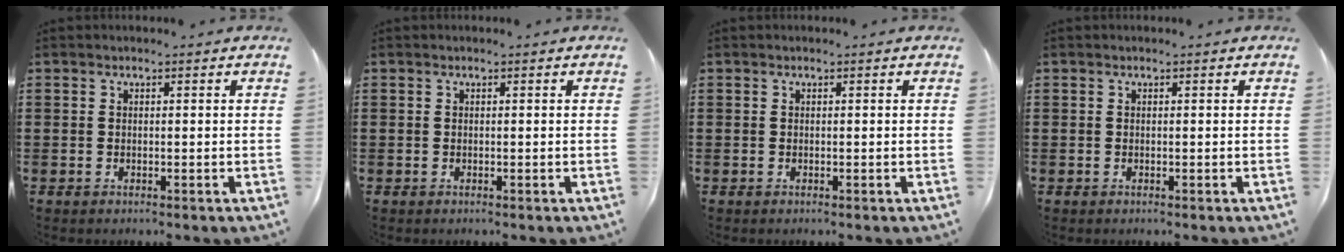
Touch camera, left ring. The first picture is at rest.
{"total": 0.0}
{"total": 0.0}
{"total": 0.0}